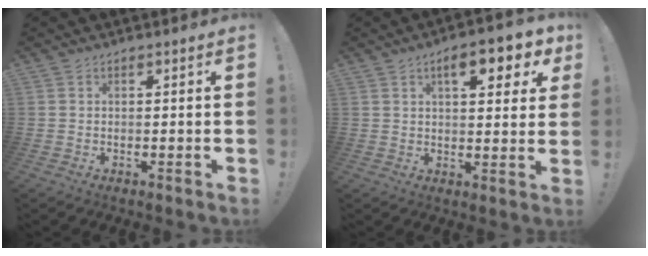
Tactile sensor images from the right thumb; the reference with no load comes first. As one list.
[{"total": 10.1, "force": [4.6, 3.5, 8.3], "torque": [-0.107, -0.016, 0.070]}]